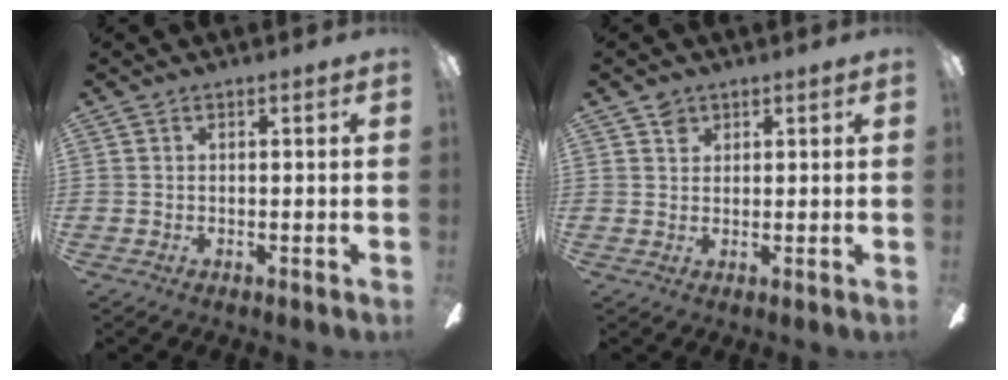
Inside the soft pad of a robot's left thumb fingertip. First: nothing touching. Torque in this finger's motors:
{"motor_torque": [0.16, -0.02, 0.36, -0.25, 0.00]}